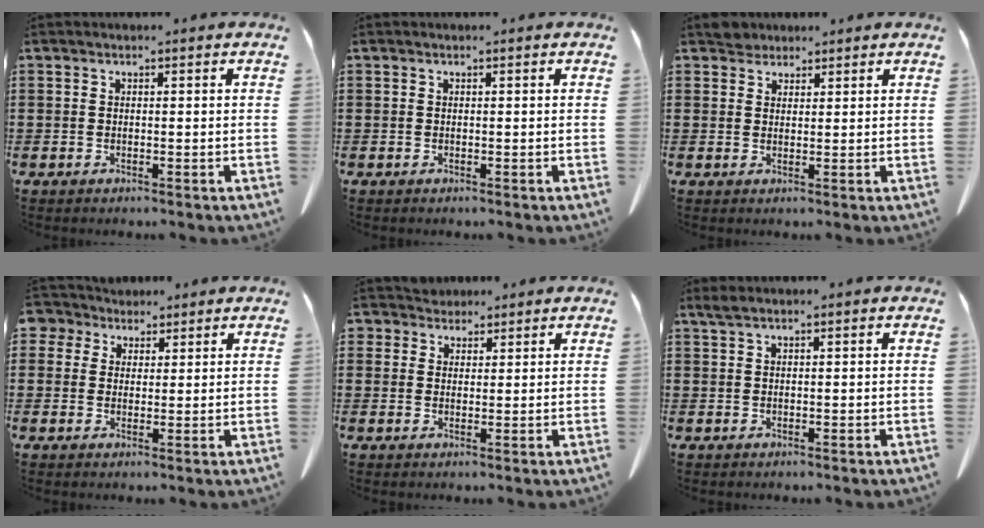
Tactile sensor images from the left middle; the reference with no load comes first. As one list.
[{"total": 0.0}, {"total": 2.5, "force": [2.3, 1.0, 0.2], "torque": [-0.004, 0.003, 0.045]}, {"total": 3.6, "force": [2.5, 2.6, 0.4], "torque": [-0.018, 0.006, 0.043]}, {"total": 3.2, "force": [2.7, 1.6, 0.2], "torque": [-0.016, 0.004, 0.052]}, {"total": 1.2, "force": [0.8, 0.1, 0.8], "torque": [-0.018, 0.001, 0.015]}]